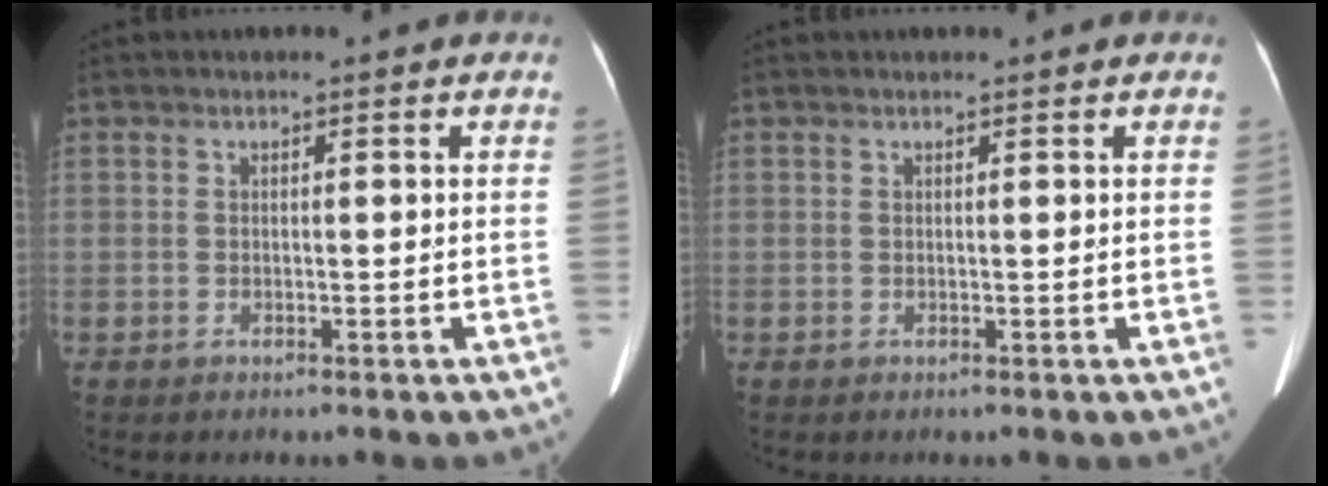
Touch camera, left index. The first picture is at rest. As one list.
[{"total": 0.6, "force": [0.5, 0.1, 0.2], "torque": [-0.009, 0.006, 0.009]}]